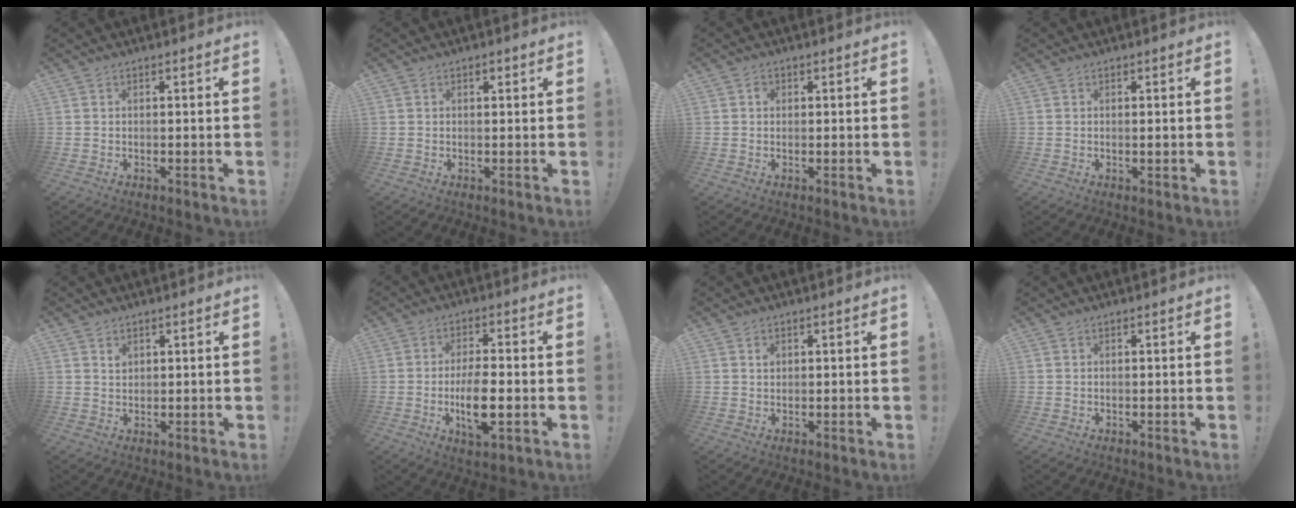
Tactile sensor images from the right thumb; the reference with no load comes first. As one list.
[{"total": 0.7, "force": [0.4, 0.5, 0.3], "torque": [0.002, -0.001, 0.005]}, {"total": 1.2, "force": [0.2, 1.1, 0.5], "torque": [-0.004, 0.002, 0.001]}, {"total": 0.8, "force": [0.2, -0.1, 0.7], "torque": [-0.010, -0.002, 0.003]}, {"total": 1.6, "force": [1.1, 1.1, 0.5], "torque": [0.004, -0.007, 0.018]}, {"total": 10.0, "force": [-2.3, 3.6, 9.0], "torque": [-0.177, -0.001, -0.041]}, {"total": 1.0, "force": [0.5, 0.8, 0.1], "torque": [0.011, -0.005, 0.006]}, {"total": 0.0}]